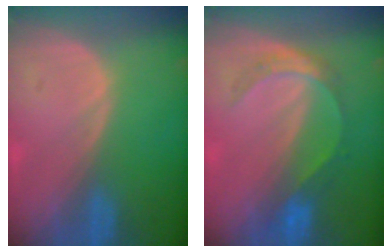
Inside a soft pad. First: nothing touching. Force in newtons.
{"total": 5.3, "press": 5.0, "slide": 1.8}